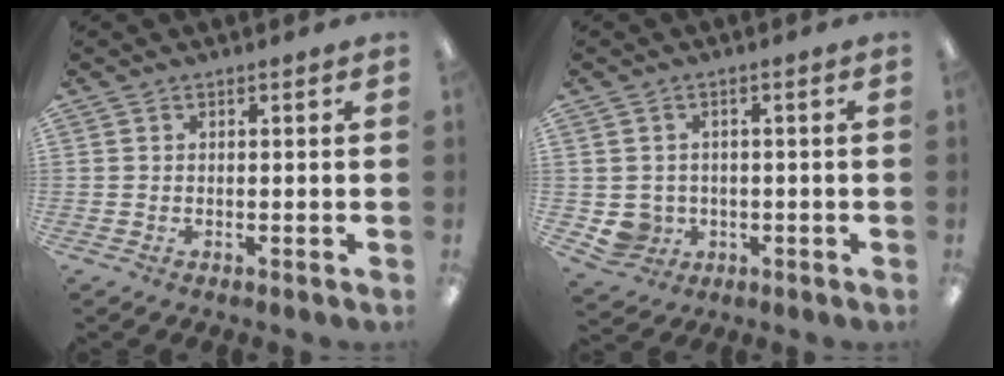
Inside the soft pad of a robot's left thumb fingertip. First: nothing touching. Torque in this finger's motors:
{"motor_torque": [-0.04, 0.04, 0.11, -0.29, 0.00]}